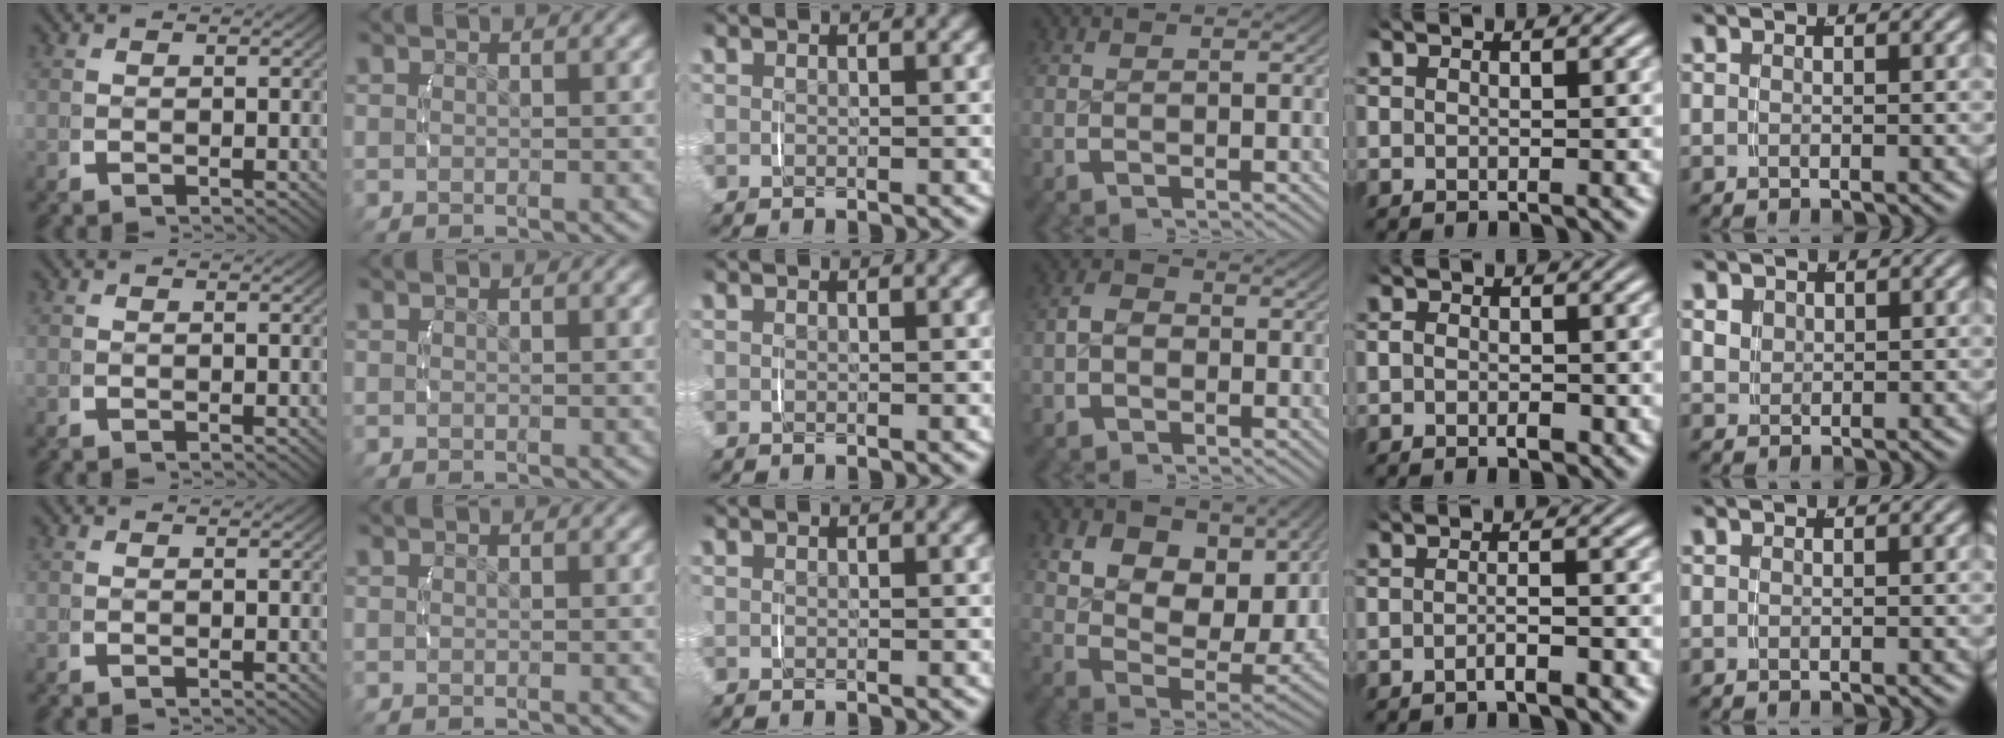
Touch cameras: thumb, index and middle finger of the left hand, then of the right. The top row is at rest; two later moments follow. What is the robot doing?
{"motion": "lift_and_place", "object": "toothpaste"}